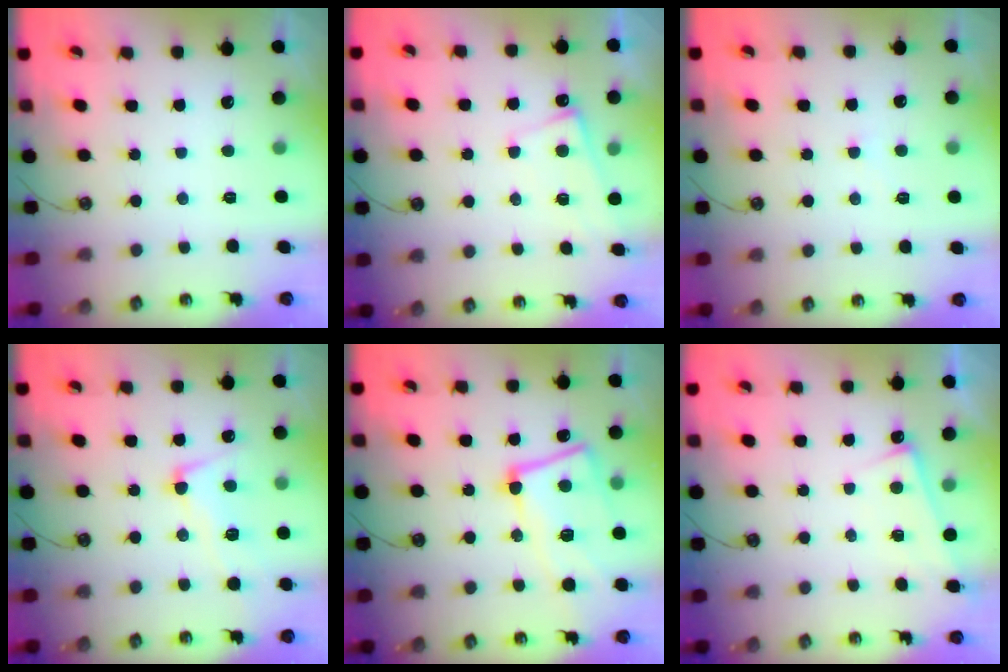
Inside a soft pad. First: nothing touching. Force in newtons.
{"total": 4.1, "press": 4.1, "slide": 0.5}
{"total": 0.5, "press": 0.2, "slide": 0.5}
{"total": 3.9, "press": 3.7, "slide": 1.2}
{"total": 11.0, "press": 10.8, "slide": 2.3}
{"total": 1.9, "press": 1.8, "slide": 0.4}